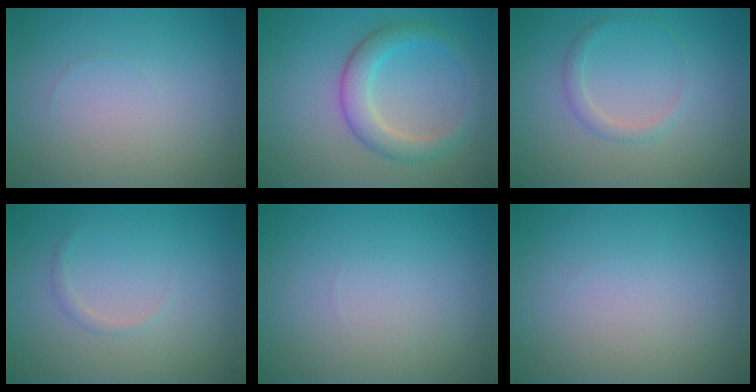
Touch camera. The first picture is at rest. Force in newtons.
{"total": 3.6, "press": 3.6, "slide": 0.1}
{"total": 1.3, "press": 1.3, "slide": 0.1}
{"total": 0.7, "press": 0.7, "slide": 0.1}
{"total": 0.0}
{"total": 0.0}